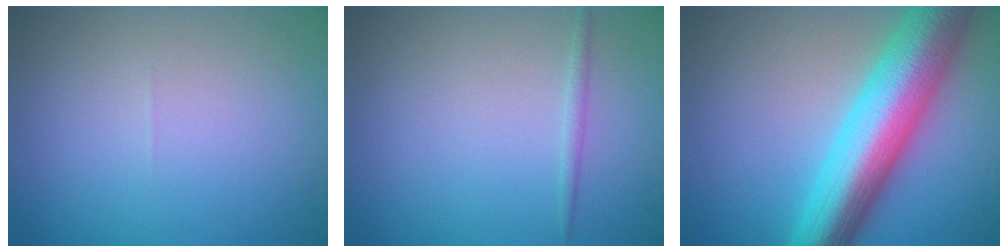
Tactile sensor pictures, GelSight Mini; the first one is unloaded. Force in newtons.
{"total": 0.8, "press": 0.8, "slide": 0.1}
{"total": 11.2, "press": 11.2, "slide": 0.3}